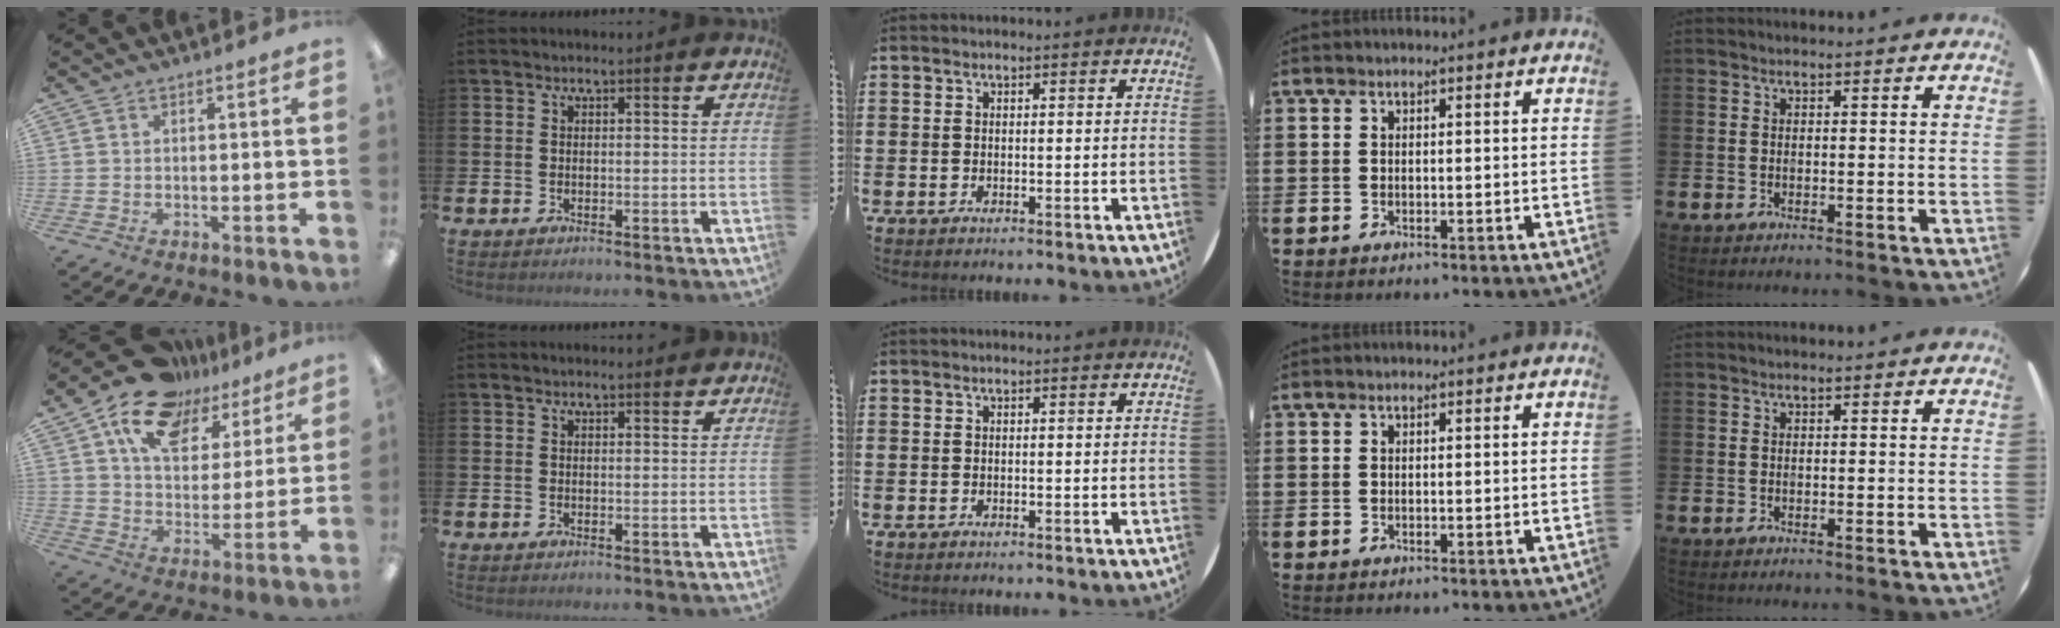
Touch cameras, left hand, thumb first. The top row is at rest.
{"thumb": {"total": 15.2, "force": [10.7, 8.6, 6.7], "torque": [-0.127, -0.057, 0.195]}, "index": {"total": 0.7, "force": [0.6, 0.1, 0.2], "torque": [0.005, -0.003, 0.010]}}